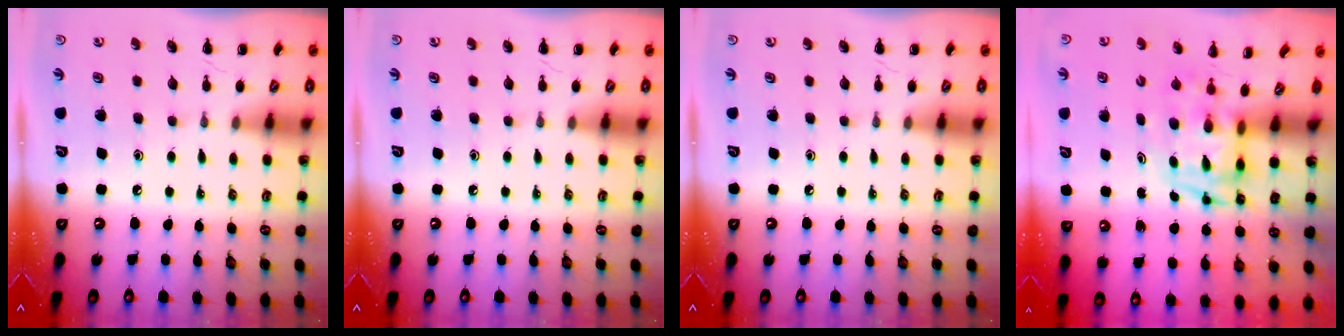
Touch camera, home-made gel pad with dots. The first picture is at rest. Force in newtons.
{"total": 0.0}
{"total": 0.0}
{"total": 3.3, "press": 3.3, "slide": 0.7}